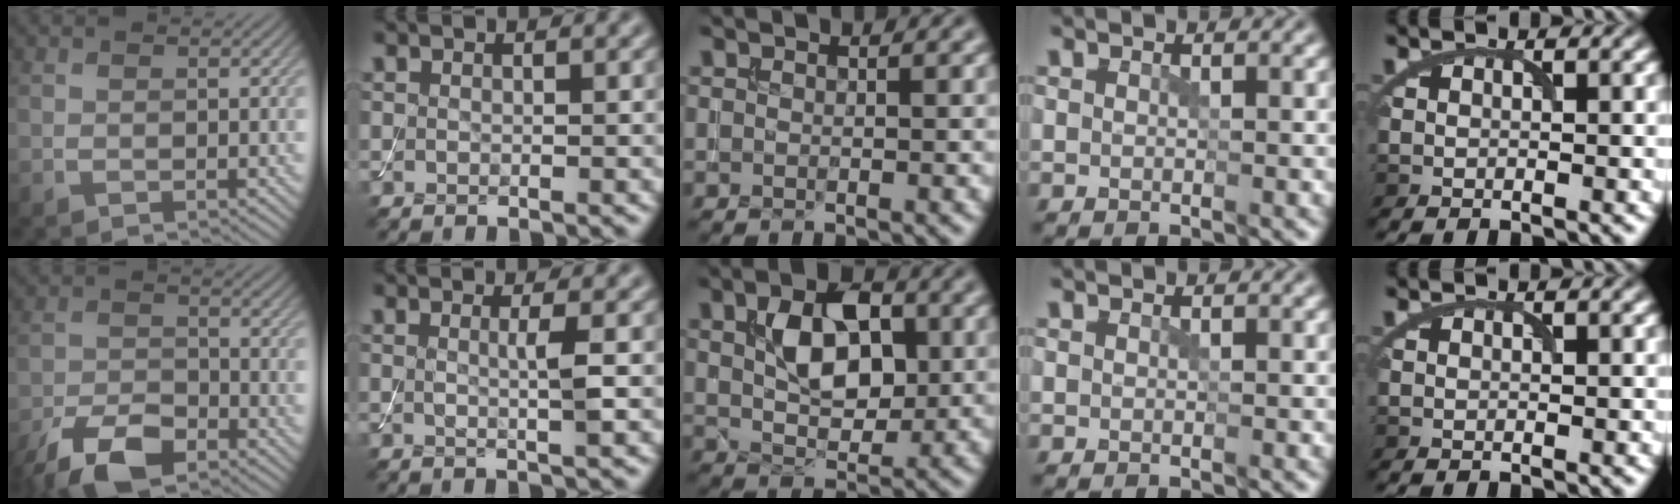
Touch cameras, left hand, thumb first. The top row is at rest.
{"thumb": {"total": 8.4, "force": [-6.0, 3.4, 4.9], "torque": [-0.090, -0.006, -0.119]}, "index": {"total": 1.9, "force": [0.1, 0.3, 1.8], "torque": [-0.031, -0.001, -0.004]}, "middle": {"total": 6.3, "force": [1.7, 3.7, 4.8], "torque": [-0.084, 0.002, 0.026]}}